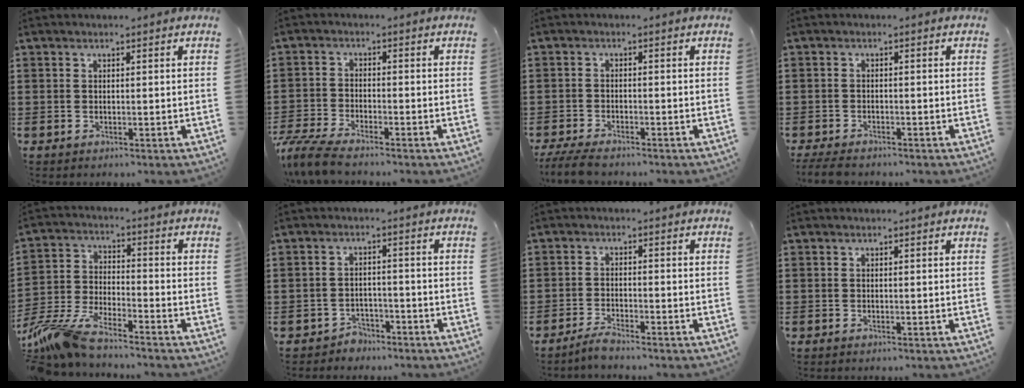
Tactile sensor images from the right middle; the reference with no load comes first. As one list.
[{"total": 5.1, "force": [-4.6, 0.4, 2.2], "torque": [-0.072, -0.018, -0.097]}, {"total": 3.6, "force": [-3.2, 0.5, 1.5], "torque": [-0.045, -0.009, -0.069]}, {"total": 2.3, "force": [-2.1, 0.4, 0.8], "torque": [-0.028, -0.004, -0.048]}, {"total": 8.6, "force": [-7.9, 0.7, 3.2], "torque": [-0.088, -0.005, -0.162]}, {"total": 2.5, "force": [-2.4, 0.8, -0.1], "torque": [-0.008, 0.003, -0.052]}, {"total": 2.4, "force": [-2.2, 0.1, 0.9], "torque": [-0.024, 0.002, -0.046]}, {"total": 0.0}]